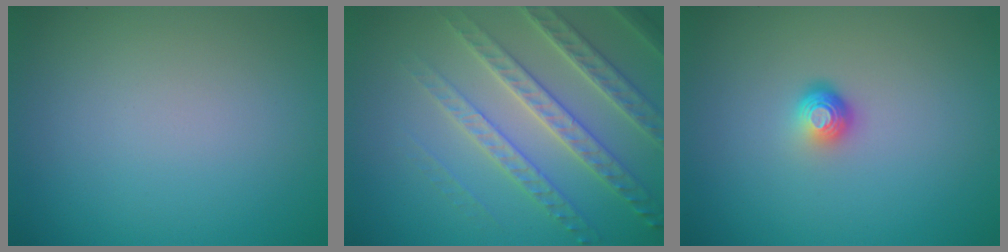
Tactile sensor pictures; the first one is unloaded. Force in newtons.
{"total": 4.8, "press": 4.6, "slide": 1.3}
{"total": 1.9, "press": 1.3, "slide": 1.4}